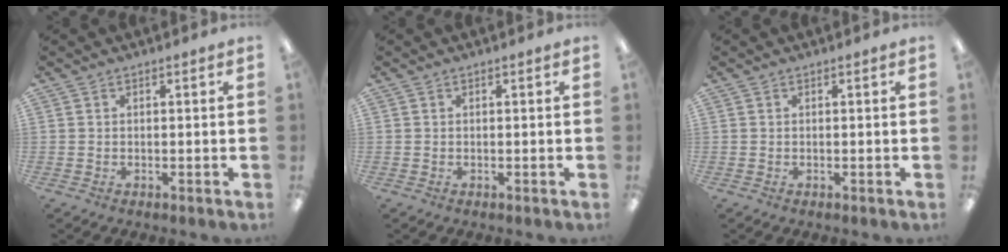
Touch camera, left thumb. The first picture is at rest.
{"total": 0.0}
{"total": 0.0}